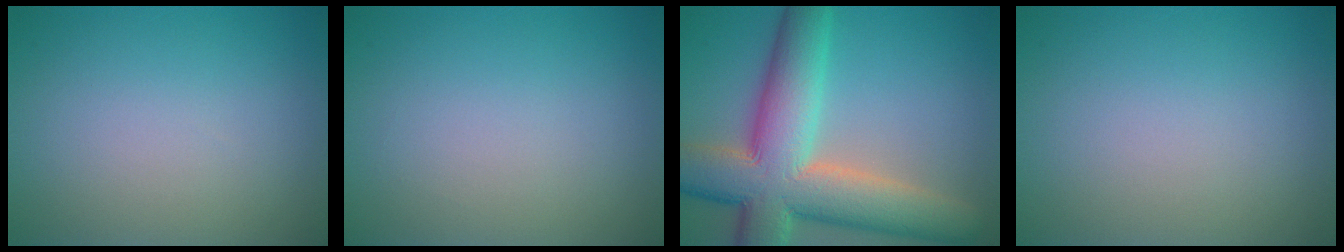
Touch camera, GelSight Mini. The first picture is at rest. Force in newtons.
{"total": 0.0}
{"total": 12.4, "press": 12.4, "slide": 0.9}
{"total": 0.0}